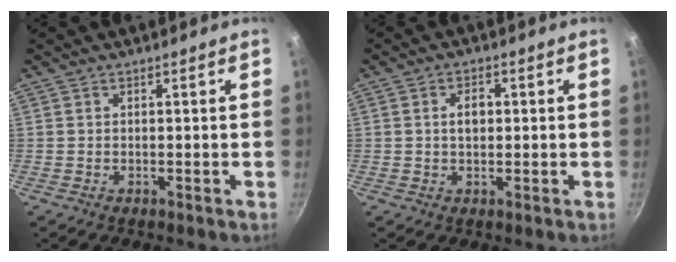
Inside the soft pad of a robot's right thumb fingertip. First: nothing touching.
{"total": 3.3, "force": [0.4, 2.2, 2.4], "torque": [-0.030, 0.006, 0.005]}